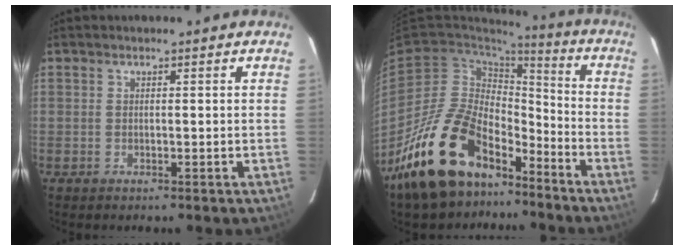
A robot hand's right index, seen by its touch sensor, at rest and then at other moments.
{"total": 22.8, "force": [-15.7, 11.2, 12.1], "torque": [-0.237, 0.009, -0.257]}